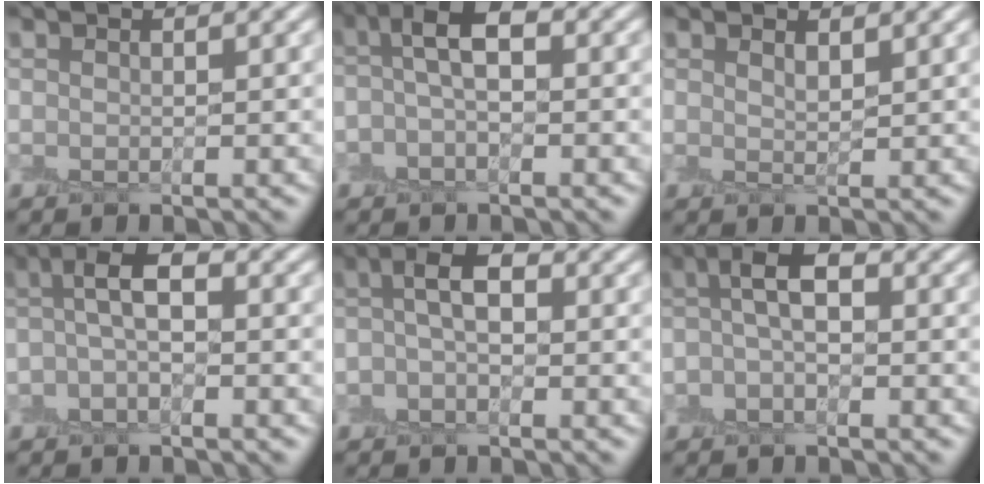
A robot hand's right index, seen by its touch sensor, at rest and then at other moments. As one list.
[{"total": 3.8, "force": [0.1, 1.7, 3.3], "torque": [-0.060, 0.011, -0.005]}, {"total": 1.2, "force": [0.7, 0.2, 0.9], "torque": [-0.018, -0.002, 0.011]}, {"total": 3.9, "force": [-0.2, 1.8, 3.5], "torque": [-0.066, 0.013, -0.012]}, {"total": 3.4, "force": [-0.1, 1.7, 2.9], "torque": [-0.055, 0.009, -0.010]}, {"total": 3.8, "force": [-0.1, 1.9, 3.3], "torque": [-0.058, 0.012, -0.009]}]